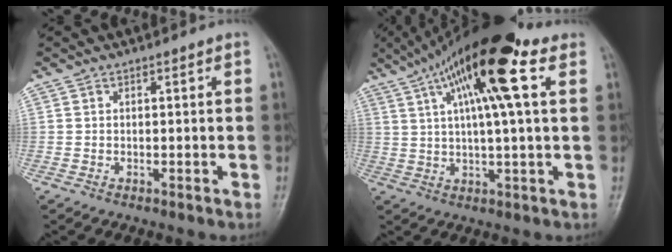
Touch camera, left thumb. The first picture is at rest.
{"total": 18.0, "force": [7.8, 4.2, 15.6], "torque": [-0.265, 0.008, 0.127]}